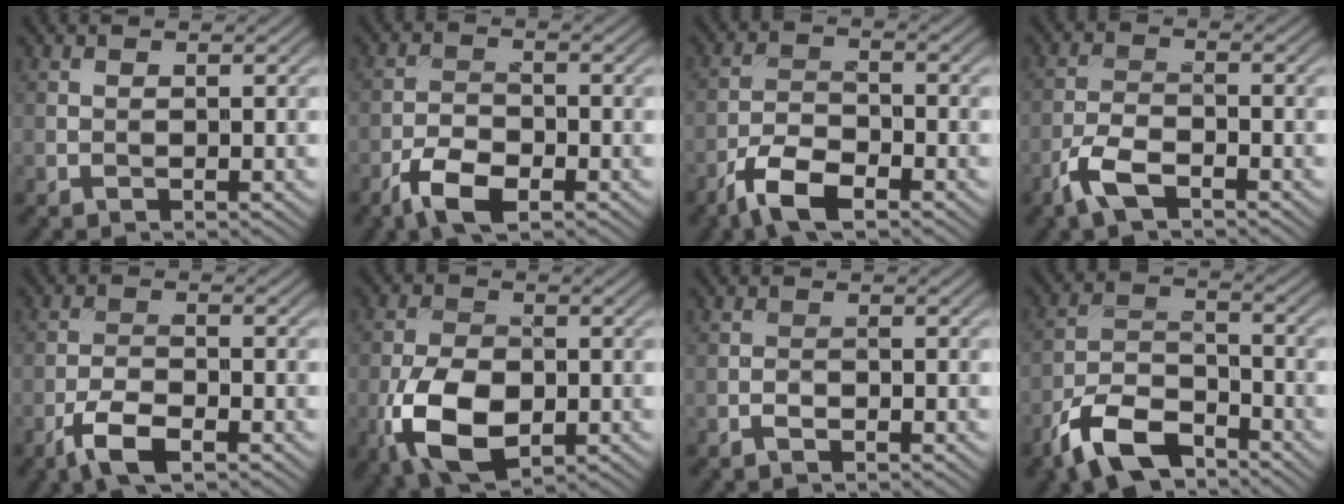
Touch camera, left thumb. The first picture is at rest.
{"total": 5.6, "force": [-3.5, 2.4, 3.7], "torque": [-0.072, -0.001, -0.070]}
{"total": 6.4, "force": [-4.3, 2.4, 4.0], "torque": [-0.082, -0.001, -0.092]}
{"total": 5.0, "force": [-3.3, 1.9, 3.3], "torque": [-0.075, -0.003, -0.075]}
{"total": 5.0, "force": [-3.1, 1.7, 3.4], "torque": [-0.072, -0.002, -0.065]}
{"total": 9.6, "force": [-3.1, 5.6, 7.2], "torque": [-0.162, -0.015, -0.068]}
{"total": 0.7, "force": [-0.6, 0.2, 0.3], "torque": [-0.007, 0.001, -0.014]}
{"total": 9.5, "force": [-6.6, 4.0, 5.4], "torque": [-0.104, -0.007, -0.144]}